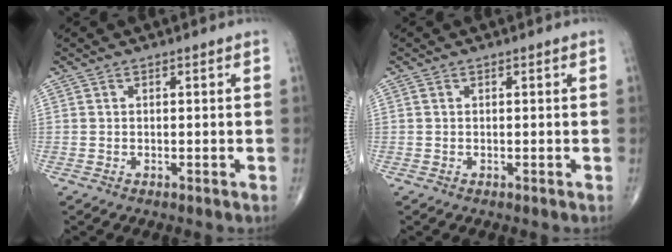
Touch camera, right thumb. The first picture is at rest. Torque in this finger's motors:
{"motor_torque": [-0.15, 0.20, -0.22, -0.24, 0.00]}